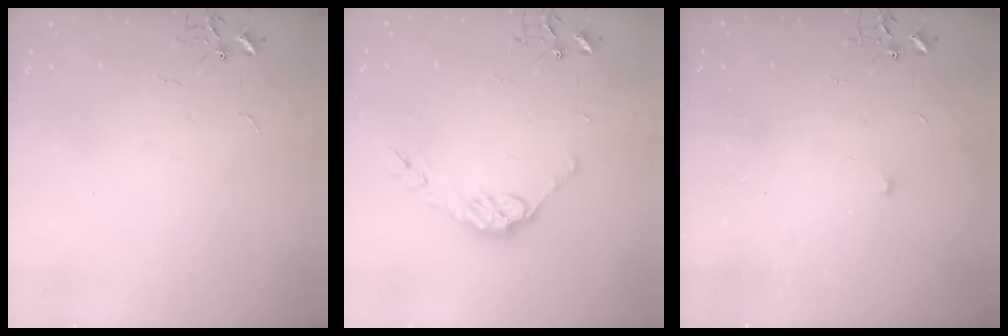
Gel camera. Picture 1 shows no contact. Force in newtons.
{"total": 9.6, "press": 9.5, "slide": 0.7}
{"total": 4.6, "press": 4.4, "slide": 1.1}